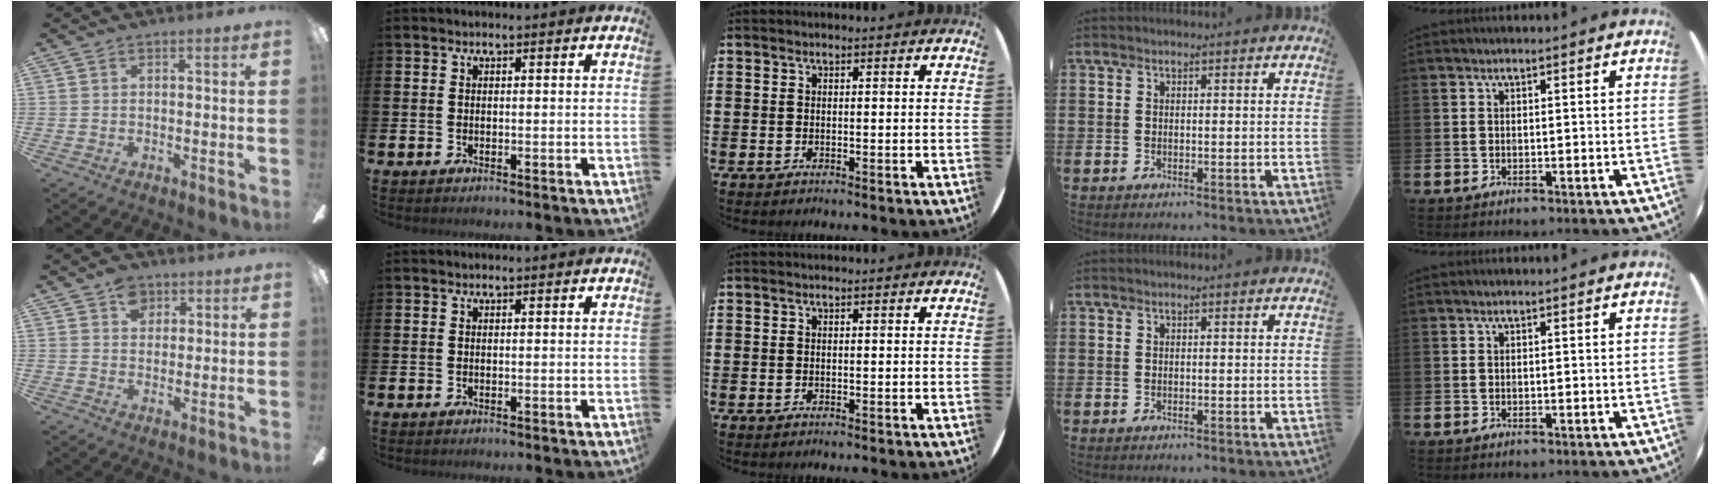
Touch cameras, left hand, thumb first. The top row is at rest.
{"thumb": {"total": 6.3, "force": [3.5, 4.5, 2.5], "torque": [-0.030, 0.000, 0.061]}}